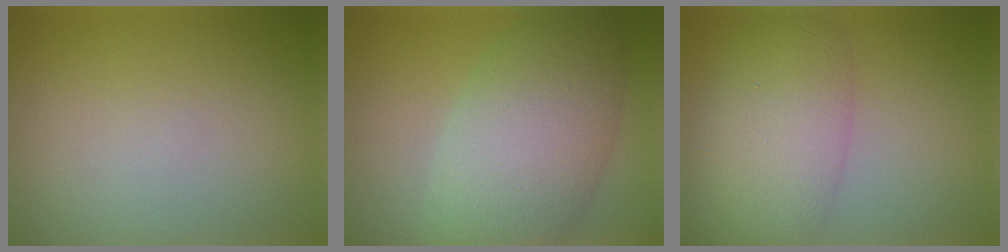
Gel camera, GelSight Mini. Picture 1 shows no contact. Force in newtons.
{"total": 9.9, "press": 9.9, "slide": 0.4}
{"total": 7.1, "press": 7.1, "slide": 0.2}